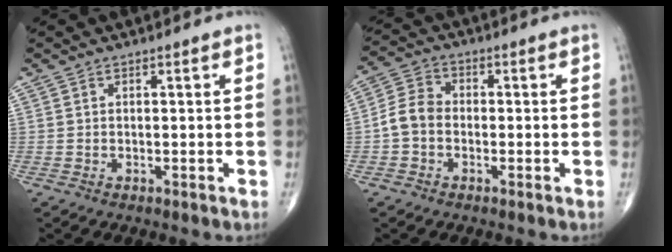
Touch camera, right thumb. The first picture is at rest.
{"total": 5.8, "force": [-1.2, 4.5, 3.5], "torque": [-0.061, 0.020, -0.037]}